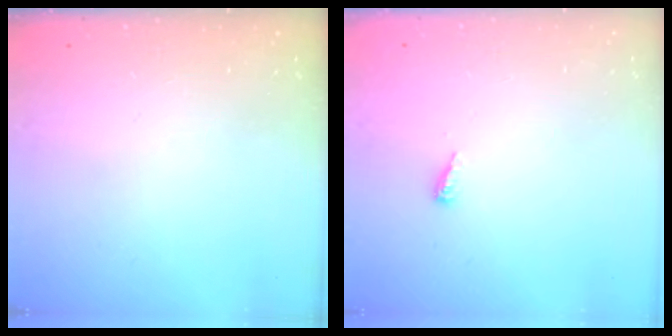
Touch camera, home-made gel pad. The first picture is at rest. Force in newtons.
{"total": 4.2, "press": 4.1, "slide": 0.4}